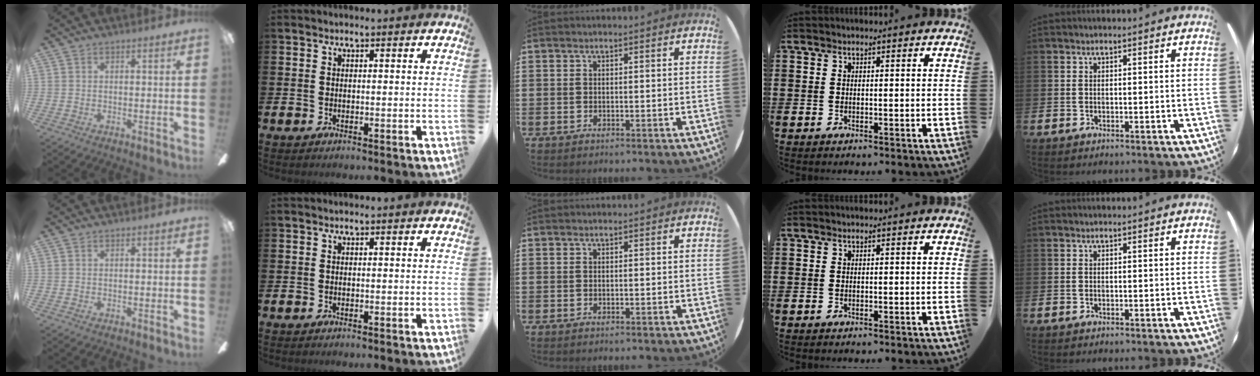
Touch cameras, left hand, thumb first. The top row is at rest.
{}